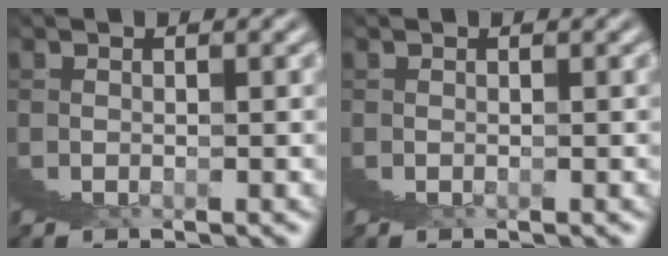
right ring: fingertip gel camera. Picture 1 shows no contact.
{"total": 0.0}